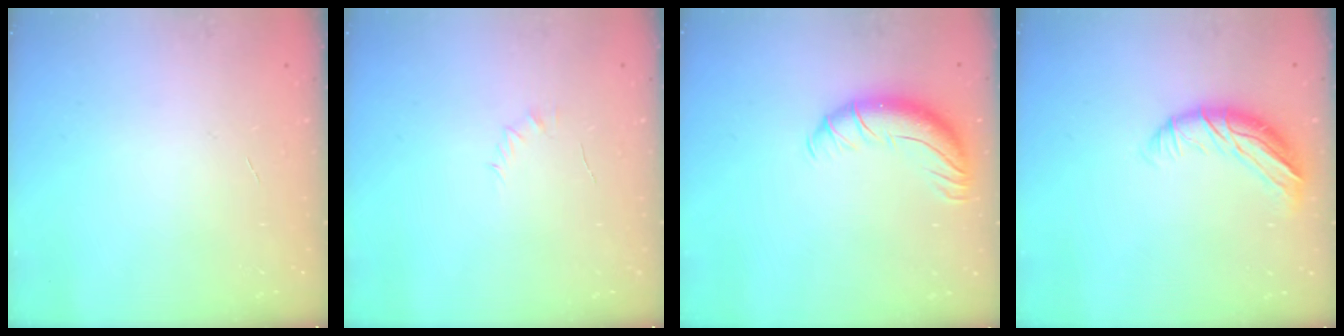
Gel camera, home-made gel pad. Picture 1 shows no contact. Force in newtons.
{"total": 3.8, "press": 3.6, "slide": 1.1}
{"total": 10.5, "press": 10.2, "slide": 2.4}
{"total": 10.4, "press": 10.2, "slide": 1.7}